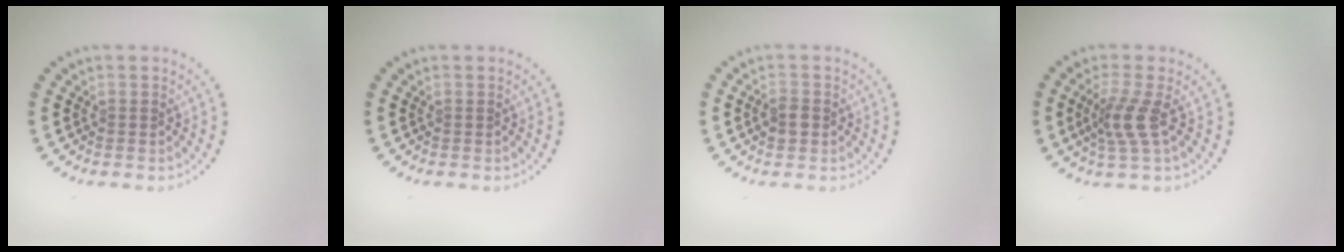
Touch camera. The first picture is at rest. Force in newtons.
{"total": 0.0}
{"total": 1.6, "press": 1.5, "slide": 0.3}
{"total": 2.8, "press": 2.0, "slide": 2.0}